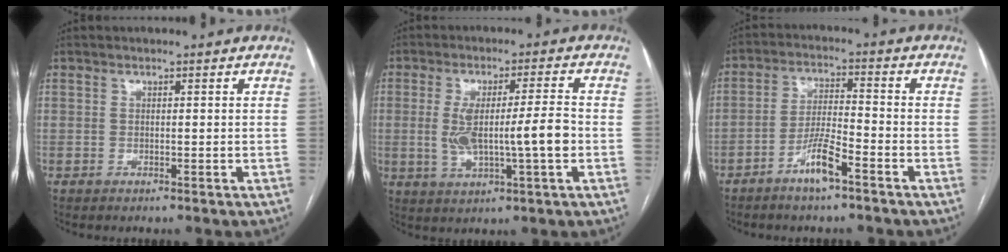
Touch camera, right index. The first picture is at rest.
{"total": 9.5, "force": [-1.0, 1.0, 9.4], "torque": [-0.176, 0.009, -0.012]}
{"total": 6.4, "force": [-4.0, 0.7, 4.9], "torque": [-0.101, 0.001, -0.076]}